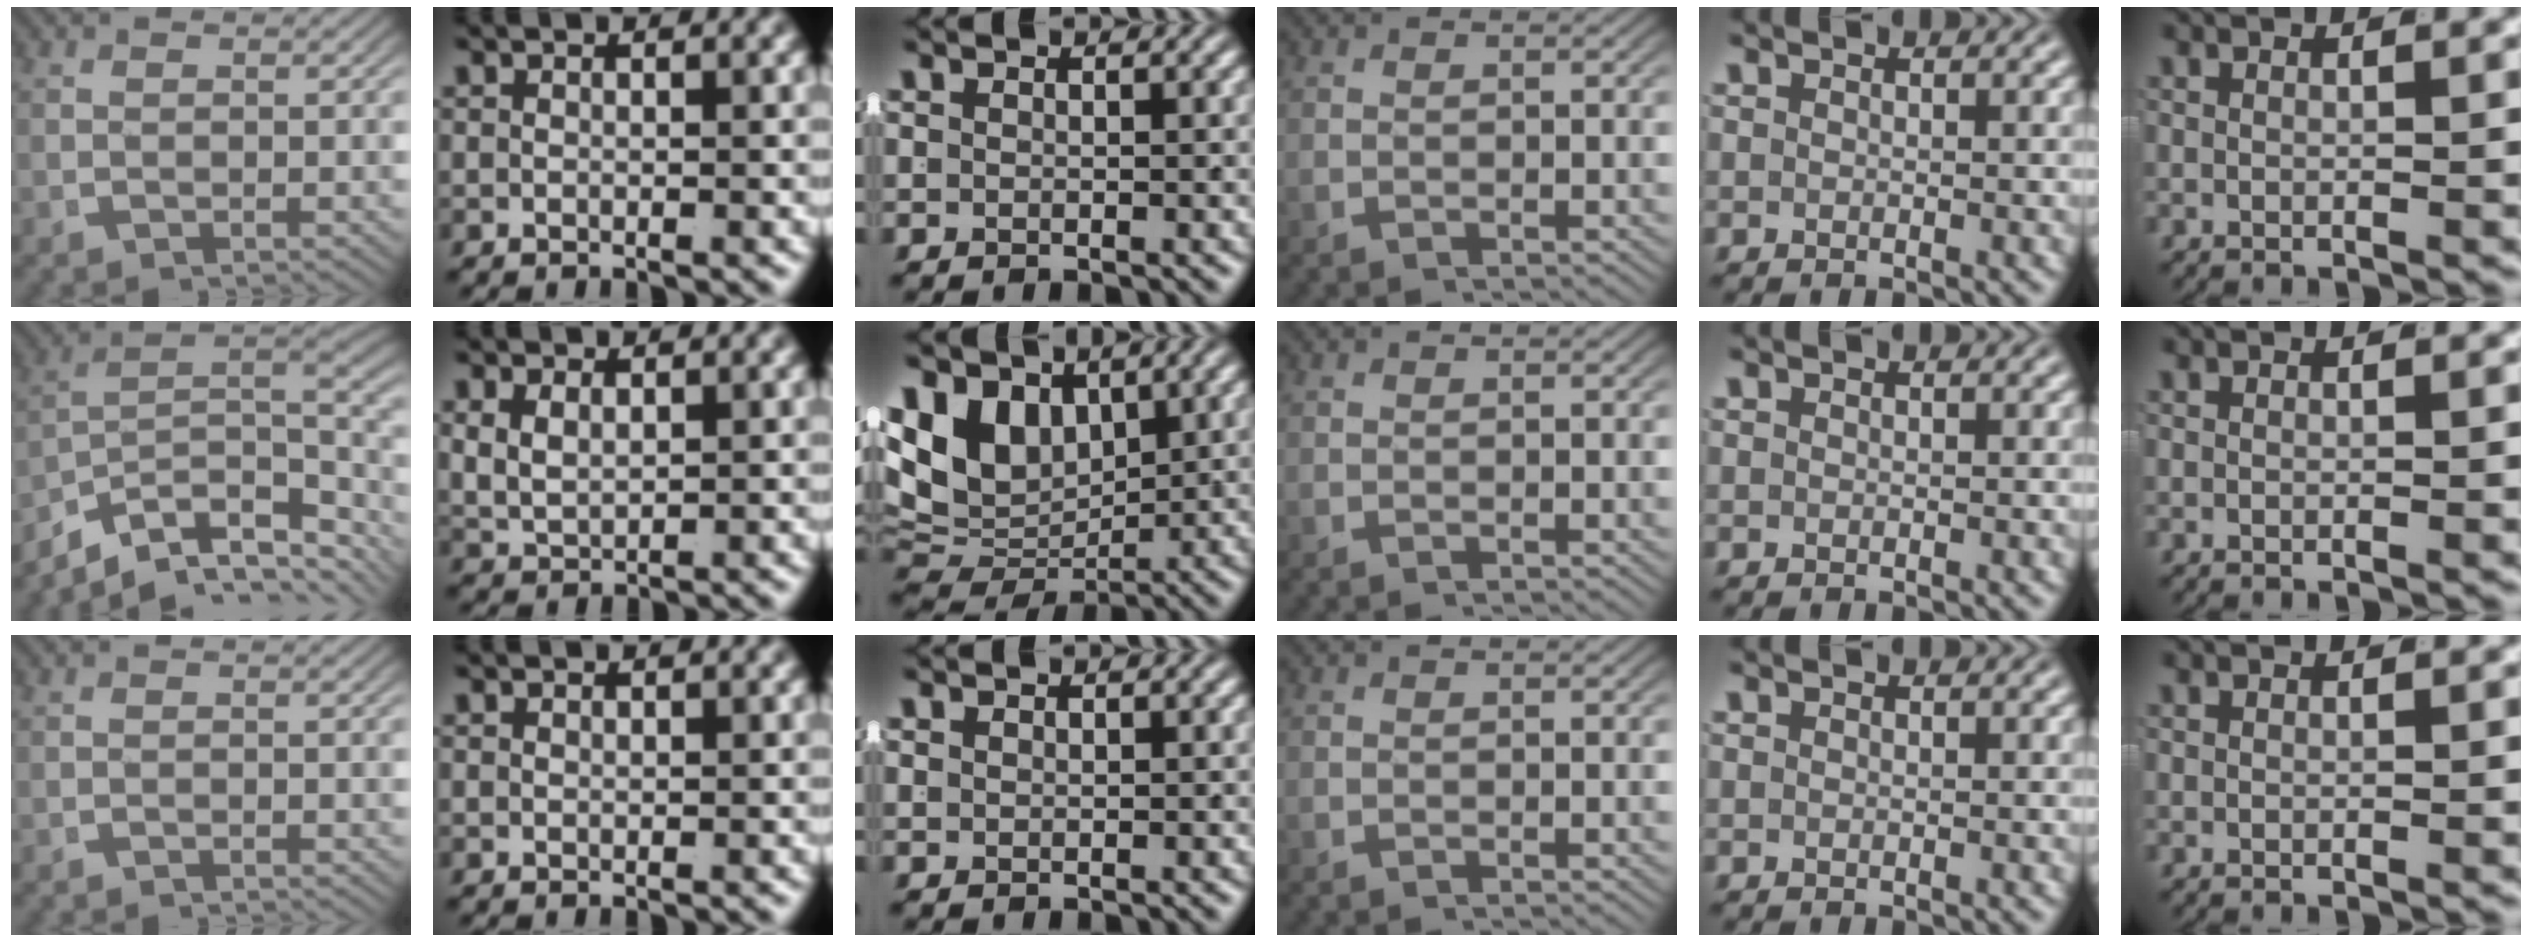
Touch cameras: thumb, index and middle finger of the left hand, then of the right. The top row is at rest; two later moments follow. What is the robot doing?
{"motion": "lift_and_place", "object": "coat"}